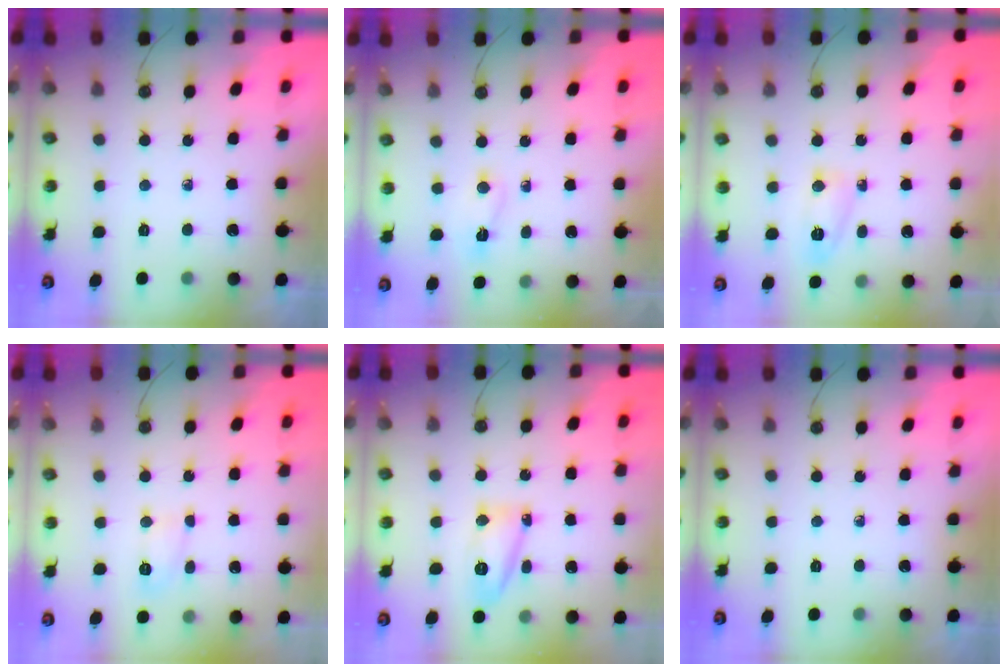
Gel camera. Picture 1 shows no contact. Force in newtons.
{"total": 2.4, "press": 2.3, "slide": 0.7}
{"total": 4.7, "press": 4.6, "slide": 0.9}
{"total": 4.5, "press": 4.5, "slide": 0.2}
{"total": 12.0, "press": 11.9, "slide": 1.3}
{"total": 0.0}